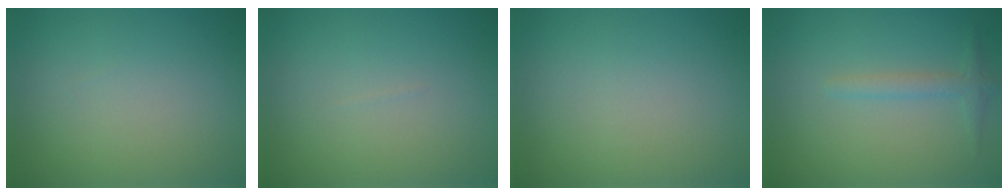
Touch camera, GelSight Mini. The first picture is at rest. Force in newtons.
{"total": 0.0}
{"total": 0.0}
{"total": 1.6, "press": 1.6, "slide": 0.1}